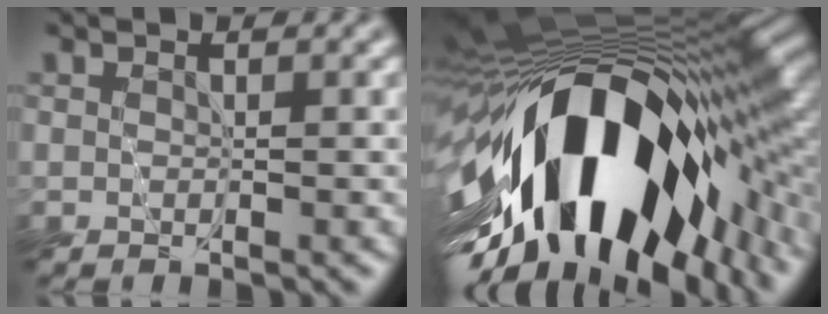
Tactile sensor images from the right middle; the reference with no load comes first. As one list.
[{"total": 17.4, "force": [-6.4, 7.7, 14.3], "torque": [-0.229, -0.003, -0.113]}]